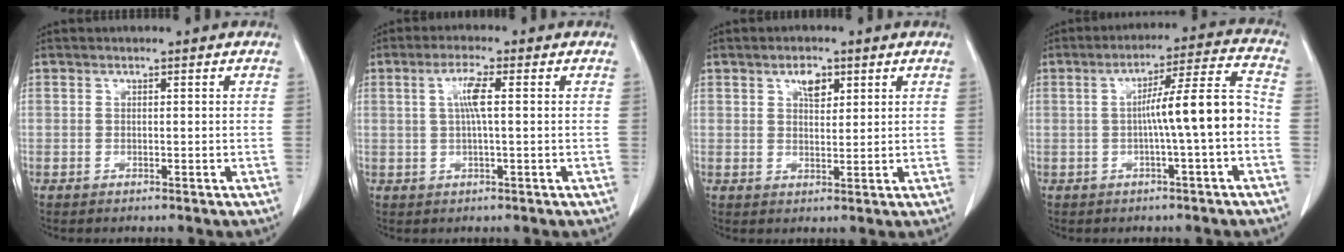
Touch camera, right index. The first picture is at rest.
{"total": 4.0, "force": [0.8, 0.5, 3.9], "torque": [-0.076, 0.007, 0.014]}
{"total": 3.3, "force": [1.8, 1.7, 2.2], "torque": [-0.037, 0.001, 0.031]}
{"total": 8.4, "force": [-1.2, 0.1, 8.4], "torque": [-0.124, 0.022, -0.019]}